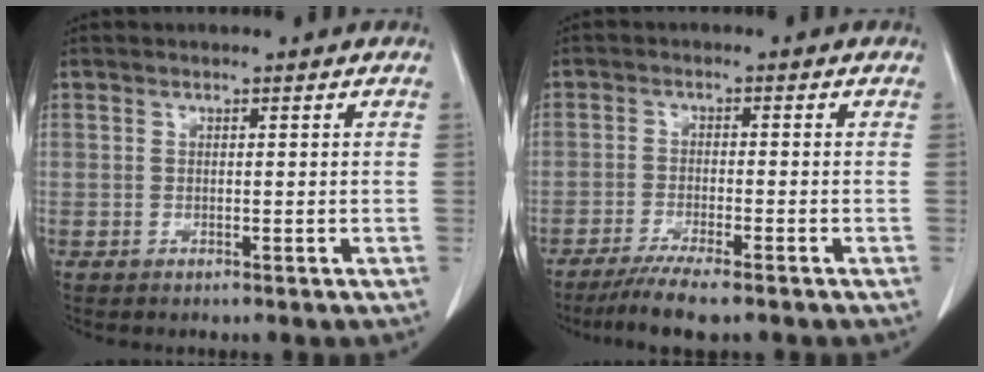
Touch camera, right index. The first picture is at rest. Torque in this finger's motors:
{"motor_torque": [0.51, -0.49, 0.22, 0.07]}